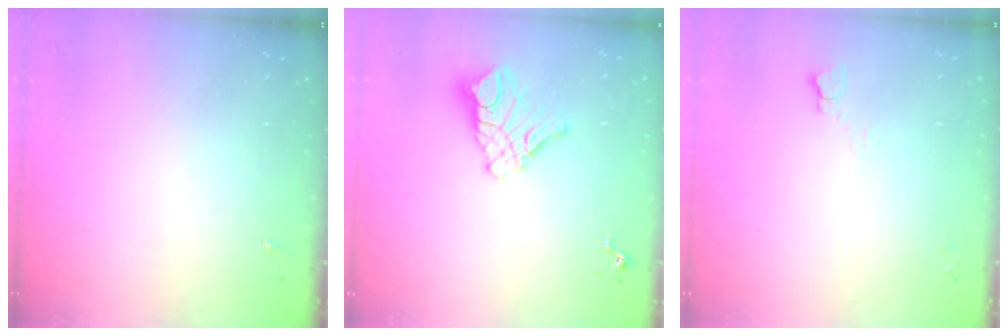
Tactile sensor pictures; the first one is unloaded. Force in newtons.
{"total": 11.5, "press": 11.4, "slide": 0.8}
{"total": 2.7, "press": 2.7, "slide": 0.3}